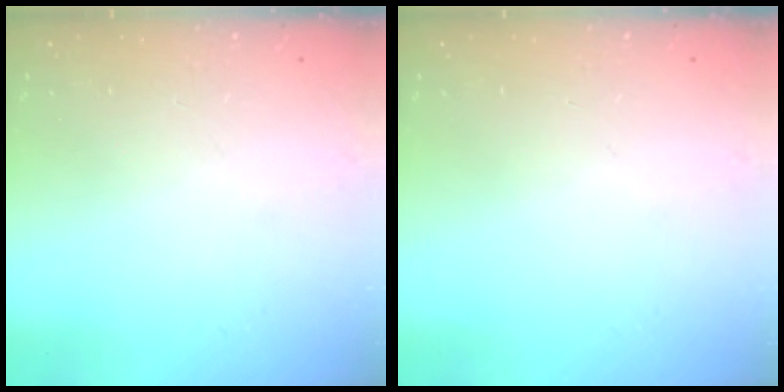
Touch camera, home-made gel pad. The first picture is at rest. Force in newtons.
{"total": 0.0}